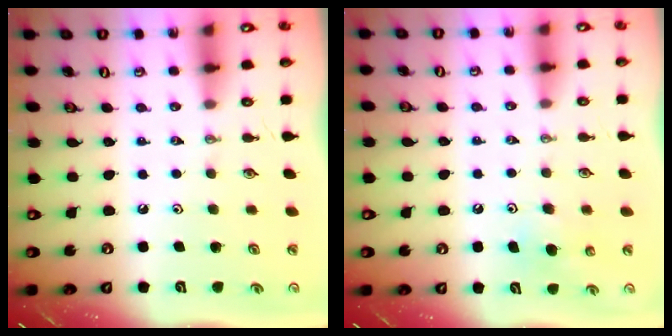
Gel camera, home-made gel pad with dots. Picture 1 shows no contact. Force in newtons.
{"total": 5.3, "press": 5.2, "slide": 1.0}